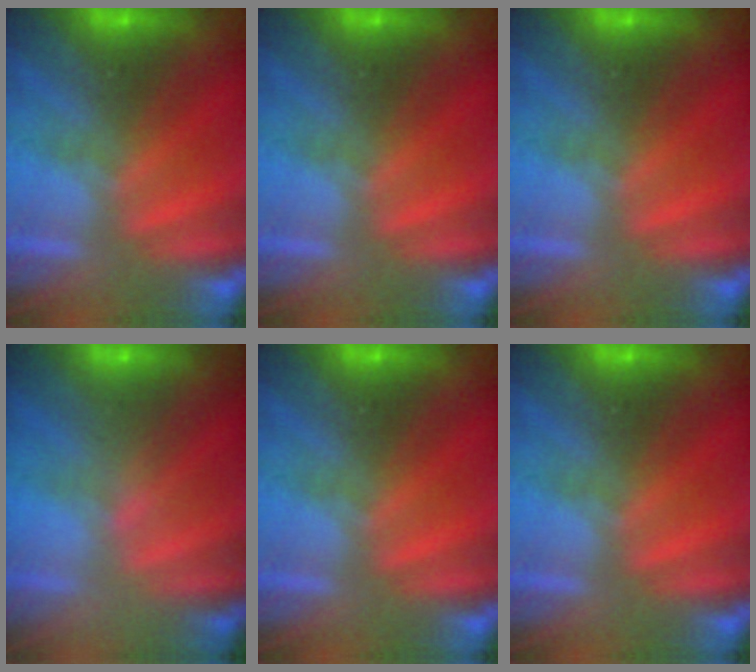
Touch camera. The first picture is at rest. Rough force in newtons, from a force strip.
{"total": 0.0}
{"total": 0.0}
{"total": 2.1}
{"total": 0.0}
{"total": 0.0}